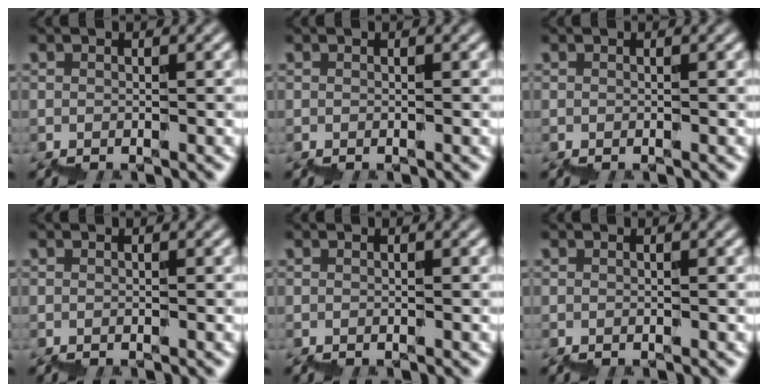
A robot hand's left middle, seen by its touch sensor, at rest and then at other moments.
{"total": 0.0}
{"total": 0.0}
{"total": 0.0}
{"total": 0.0}
{"total": 0.0}